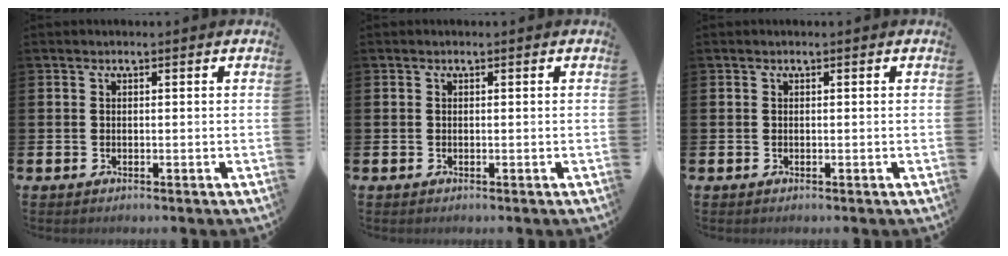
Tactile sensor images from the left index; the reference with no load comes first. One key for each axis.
{"total": 0.0}
{"total": 0.0}